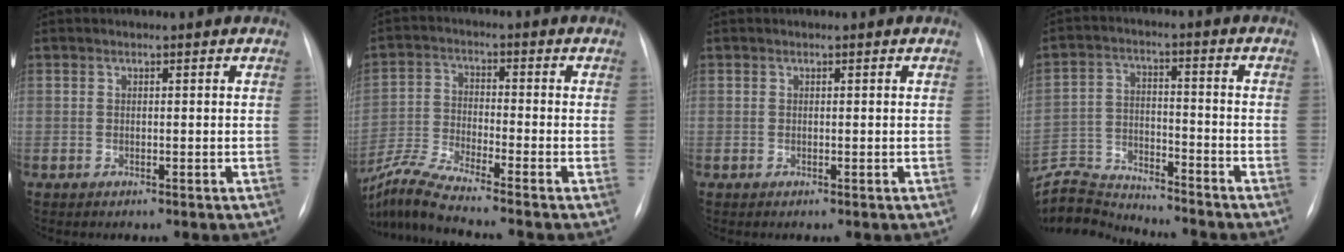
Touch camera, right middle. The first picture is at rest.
{"total": 9.1, "force": [-8.1, -1.5, 3.9], "torque": [-0.088, -0.026, -0.158]}
{"total": 0.0}
{"total": 9.6, "force": [-9.6, -0.2, -0.8], "torque": [0.008, 0.022, -0.176]}